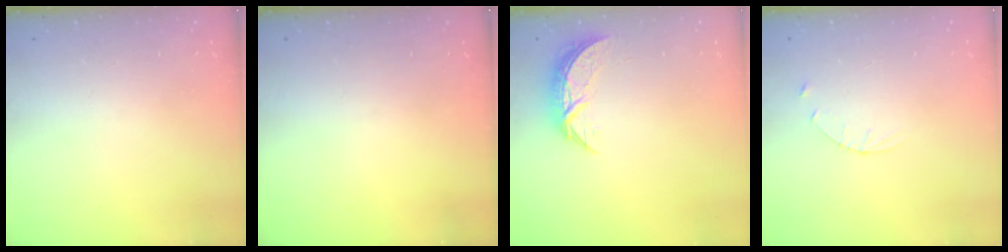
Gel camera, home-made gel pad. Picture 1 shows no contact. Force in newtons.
{"total": 0.0}
{"total": 7.1, "press": 7.1, "slide": 0.5}
{"total": 3.0, "press": 2.9, "slide": 0.4}